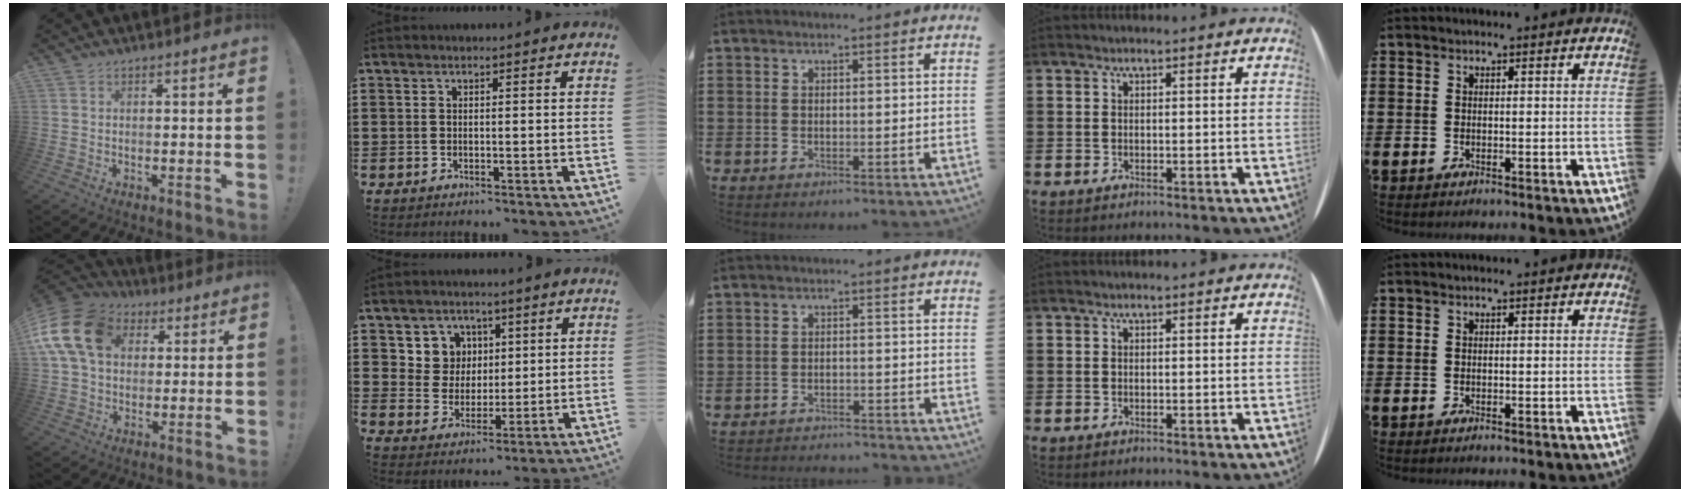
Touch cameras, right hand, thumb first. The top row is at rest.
{"thumb": {"total": 17.9, "force": [4.8, 13.3, 10.9], "torque": [-0.199, -0.001, 0.092]}, "index": {"total": 6.0, "force": [2.5, 5.4, 0.9], "torque": [-0.042, 0.009, 0.045]}, "middle": {"total": 2.2, "force": [-2.2, 0.1, -0.1], "torque": [-0.004, 0.000, -0.047]}}